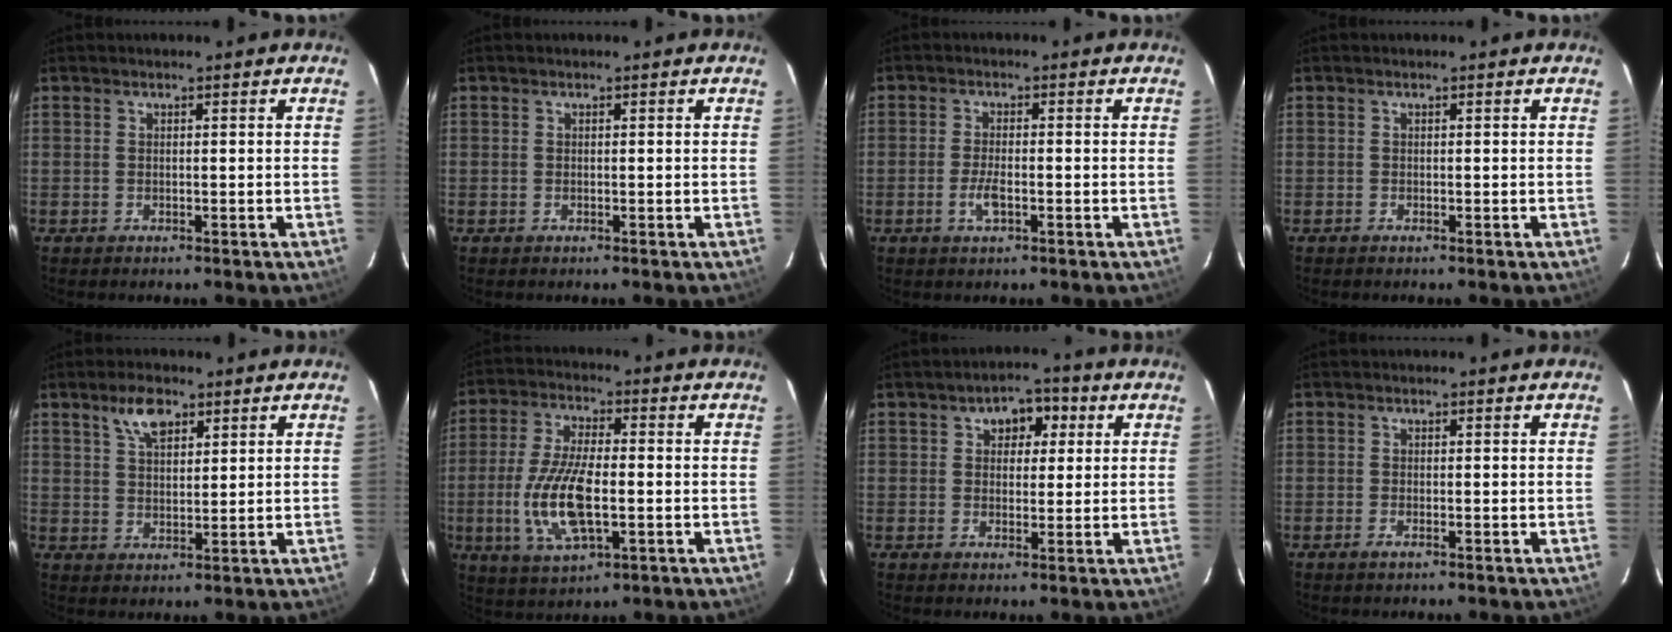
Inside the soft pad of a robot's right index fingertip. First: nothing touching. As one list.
[{"total": 0.0}, {"total": 3.6, "force": [-1.4, 1.2, 3.1], "torque": [-0.068, -0.002, -0.028]}, {"total": 0.0}, {"total": 5.7, "force": [3.5, 2.6, 3.6], "torque": [-0.064, 0.009, 0.066]}, {"total": 13.3, "force": [-2.6, 4.8, 12.1], "torque": [-0.253, -0.007, -0.047]}, {"total": 5.5, "force": [2.0, 3.9, 3.2], "torque": [-0.040, 0.021, 0.030]}, {"total": 1.1, "force": [-0.7, 0.3, 0.7], "torque": [-0.016, -0.002, -0.014]}]